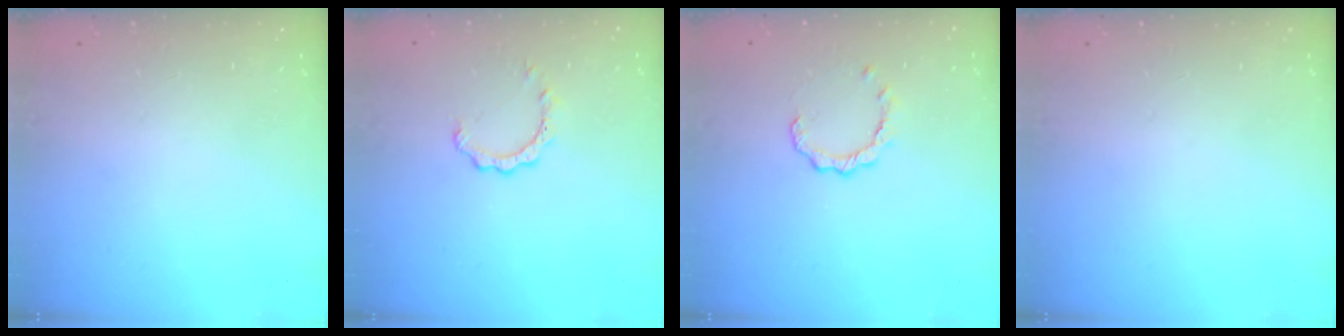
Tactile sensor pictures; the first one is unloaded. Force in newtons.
{"total": 2.1, "press": 2.1, "slide": 0.1}
{"total": 2.6, "press": 2.6, "slide": 0.2}
{"total": 0.0}